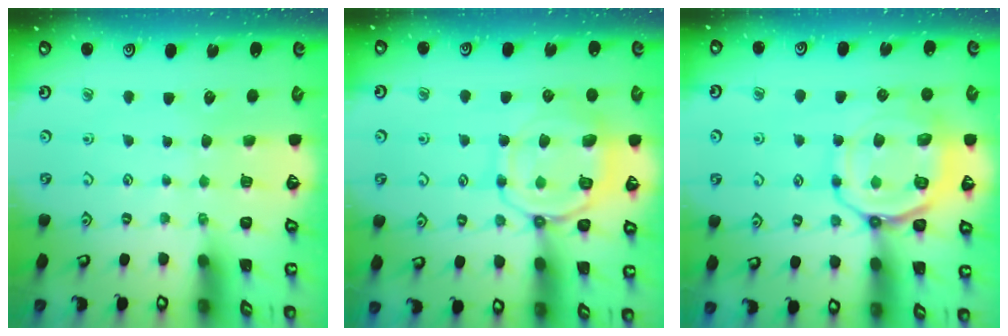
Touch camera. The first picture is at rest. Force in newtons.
{"total": 11.3, "press": 11.2, "slide": 1.3}
{"total": 13.7, "press": 13.6, "slide": 1.5}